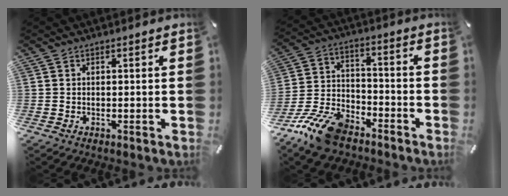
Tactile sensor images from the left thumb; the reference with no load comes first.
{"total": 14.1, "force": [-10.5, 6.4, 6.8], "torque": [-0.134, 0.057, -0.193]}